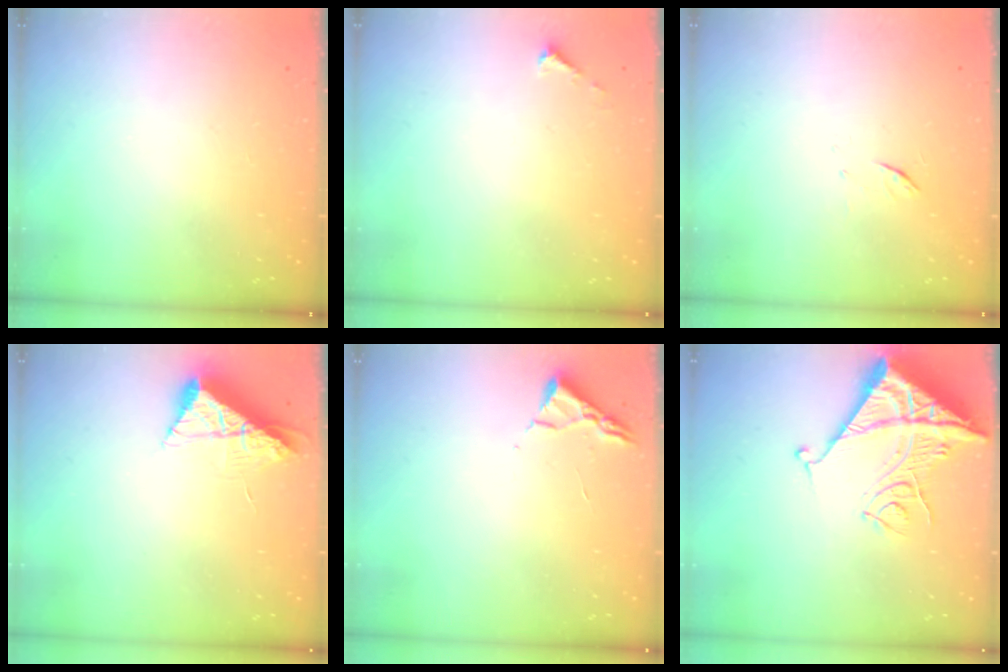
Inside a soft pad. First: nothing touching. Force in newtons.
{"total": 2.1, "press": 2.1, "slide": 0.2}
{"total": 5.2, "press": 5.1, "slide": 0.7}
{"total": 8.2, "press": 8.2, "slide": 0.3}
{"total": 3.0, "press": 2.9, "slide": 0.4}
{"total": 16.7, "press": 16.6, "slide": 1.8}